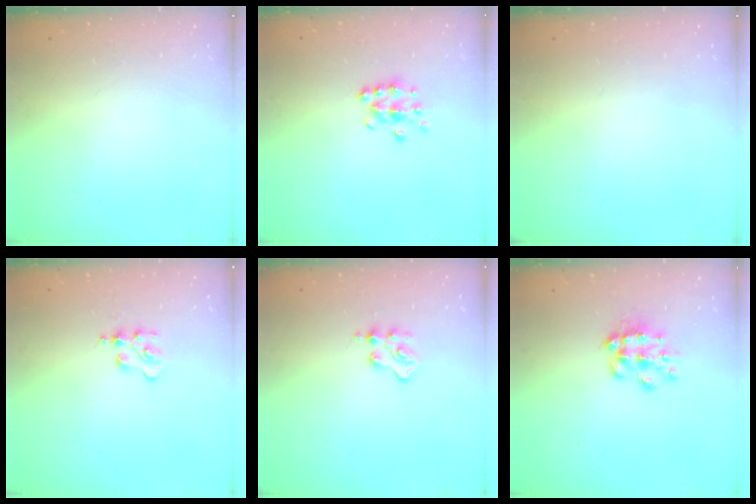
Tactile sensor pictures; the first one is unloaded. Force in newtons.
{"total": 6.7, "press": 6.6, "slide": 0.7}
{"total": 0.0}
{"total": 3.1, "press": 3.1, "slide": 0.5}
{"total": 2.5, "press": 2.4, "slide": 0.5}
{"total": 9.3, "press": 9.3, "slide": 0.6}